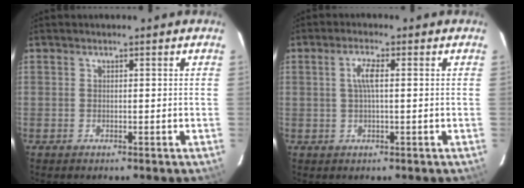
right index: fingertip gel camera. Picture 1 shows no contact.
{"total": 3.3, "force": [0.5, 0.5, 3.2], "torque": [-0.064, 0.004, 0.008]}